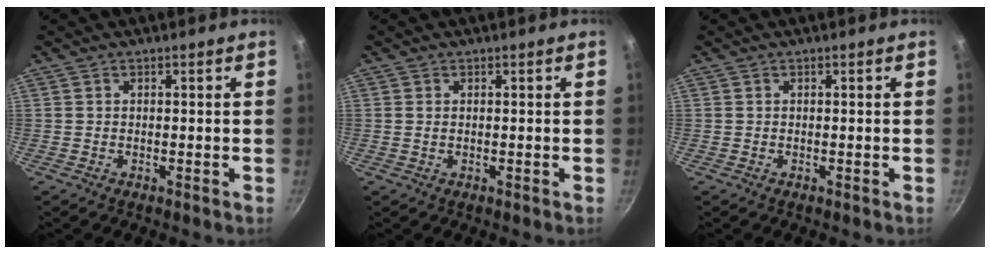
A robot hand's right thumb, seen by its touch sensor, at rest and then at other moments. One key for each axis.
{"total": 0.7, "fx": 0.2, "fy": 0.4, "fz": 0.5, "tx": -0.010, "ty": 0.000, "tz": 0.004}
{"total": 0.0}